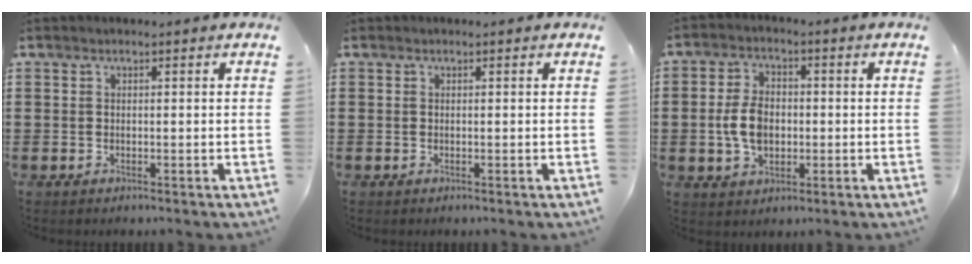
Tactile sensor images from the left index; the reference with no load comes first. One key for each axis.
{"total": 0.0}
{"total": 6.4, "fx": -0.6, "fy": 4.1, "fz": 4.8, "tx": -0.121, "ty": 0.001, "tz": -0.019}